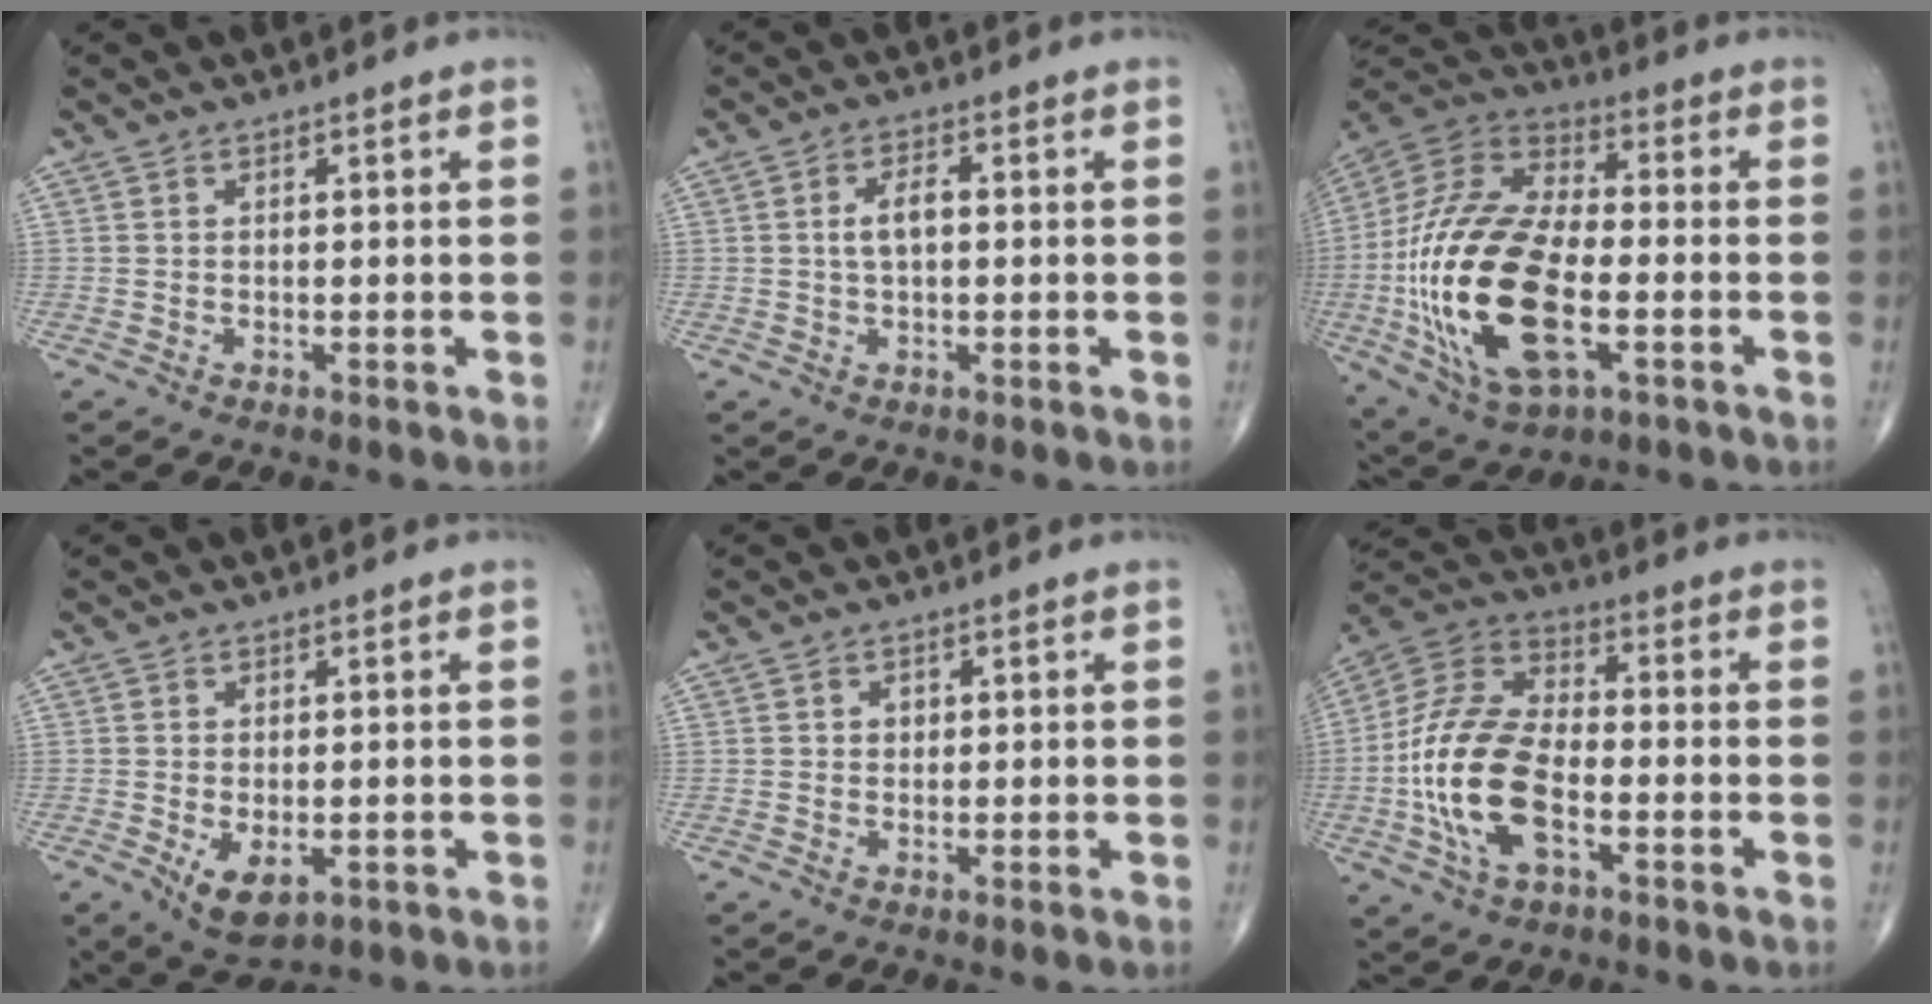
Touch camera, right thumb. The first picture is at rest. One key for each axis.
{"total": 4.0, "fx": 0.2, "fy": 2.0, "fz": 3.5, "tx": -0.070, "ty": 0.008, "tz": 0.002}
{"total": 27.2, "fx": -5.1, "fy": 13.5, "fz": 23.0, "tx": -0.481, "ty": 0.009, "tz": -0.083}
{"total": 5.6, "fx": -1.6, "fy": 3.1, "fz": 4.4, "tx": -0.069, "ty": -0.010, "tz": -0.014}
{"total": 1.4, "fx": 0.3, "fy": 1.2, "fz": 0.6, "tx": -0.003, "ty": 0.001, "tz": 0.004}
{"total": 17.7, "fx": -4.0, "fy": 9.4, "fz": 14.5, "tx": -0.297, "ty": 0.027, "tz": -0.077}